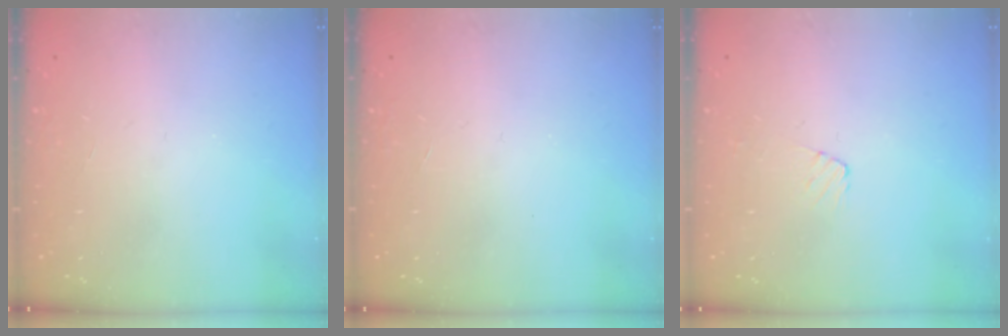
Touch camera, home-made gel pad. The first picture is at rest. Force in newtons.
{"total": 0.0}
{"total": 3.9, "press": 3.9, "slide": 0.4}